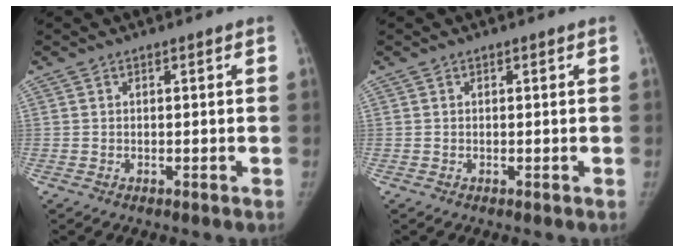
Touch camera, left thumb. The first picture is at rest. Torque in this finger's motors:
{"motor_torque": [0.00, 0.00, 0.21, -0.24, -0.01]}